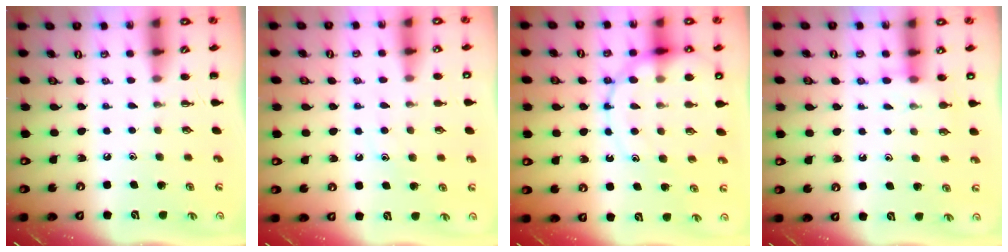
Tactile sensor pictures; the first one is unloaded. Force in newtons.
{"total": 8.2, "press": 8.1, "slide": 1.2}
{"total": 15.3, "press": 15.0, "slide": 3.0}
{"total": 7.5, "press": 7.4, "slide": 1.1}